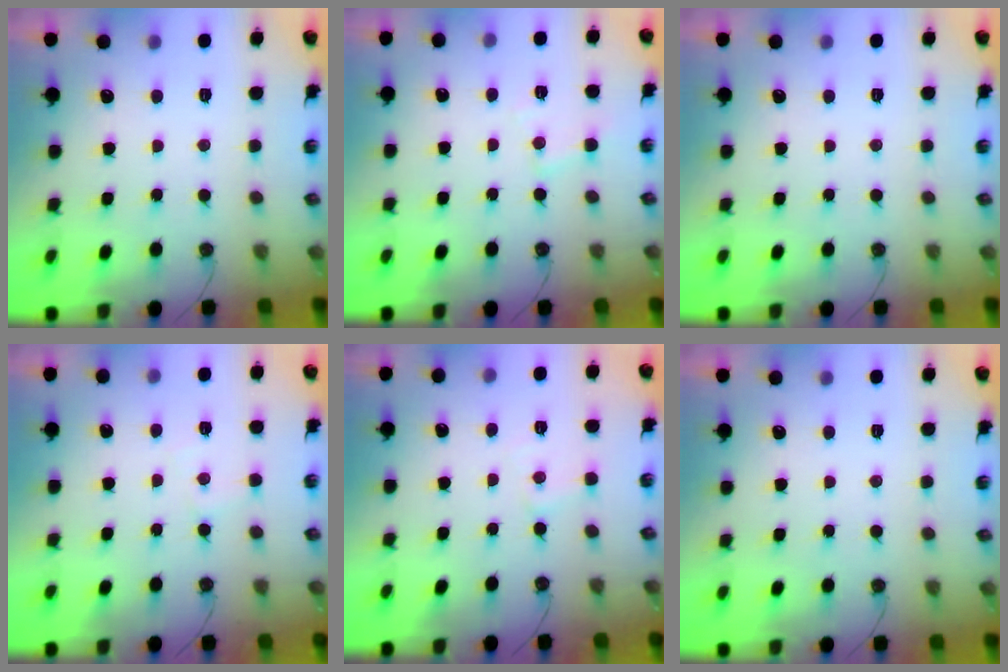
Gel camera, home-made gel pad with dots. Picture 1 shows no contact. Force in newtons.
{"total": 5.9, "press": 5.9, "slide": 0.3}
{"total": 0.0}
{"total": 4.8, "press": 4.8, "slide": 0.5}
{"total": 3.9, "press": 3.8, "slide": 0.6}
{"total": 0.0}